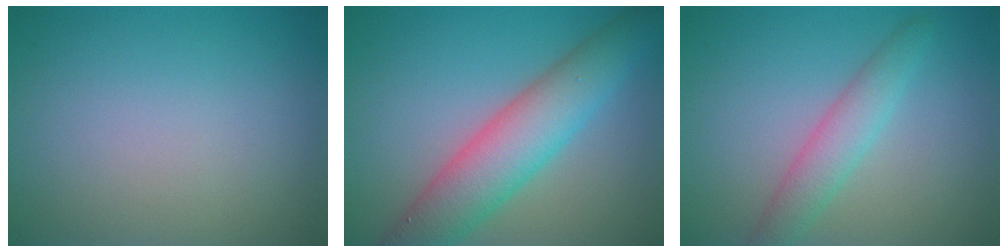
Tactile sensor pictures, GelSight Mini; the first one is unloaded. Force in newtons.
{"total": 7.0, "press": 7.0, "slide": 0.2}
{"total": 3.2, "press": 3.2, "slide": 0.1}